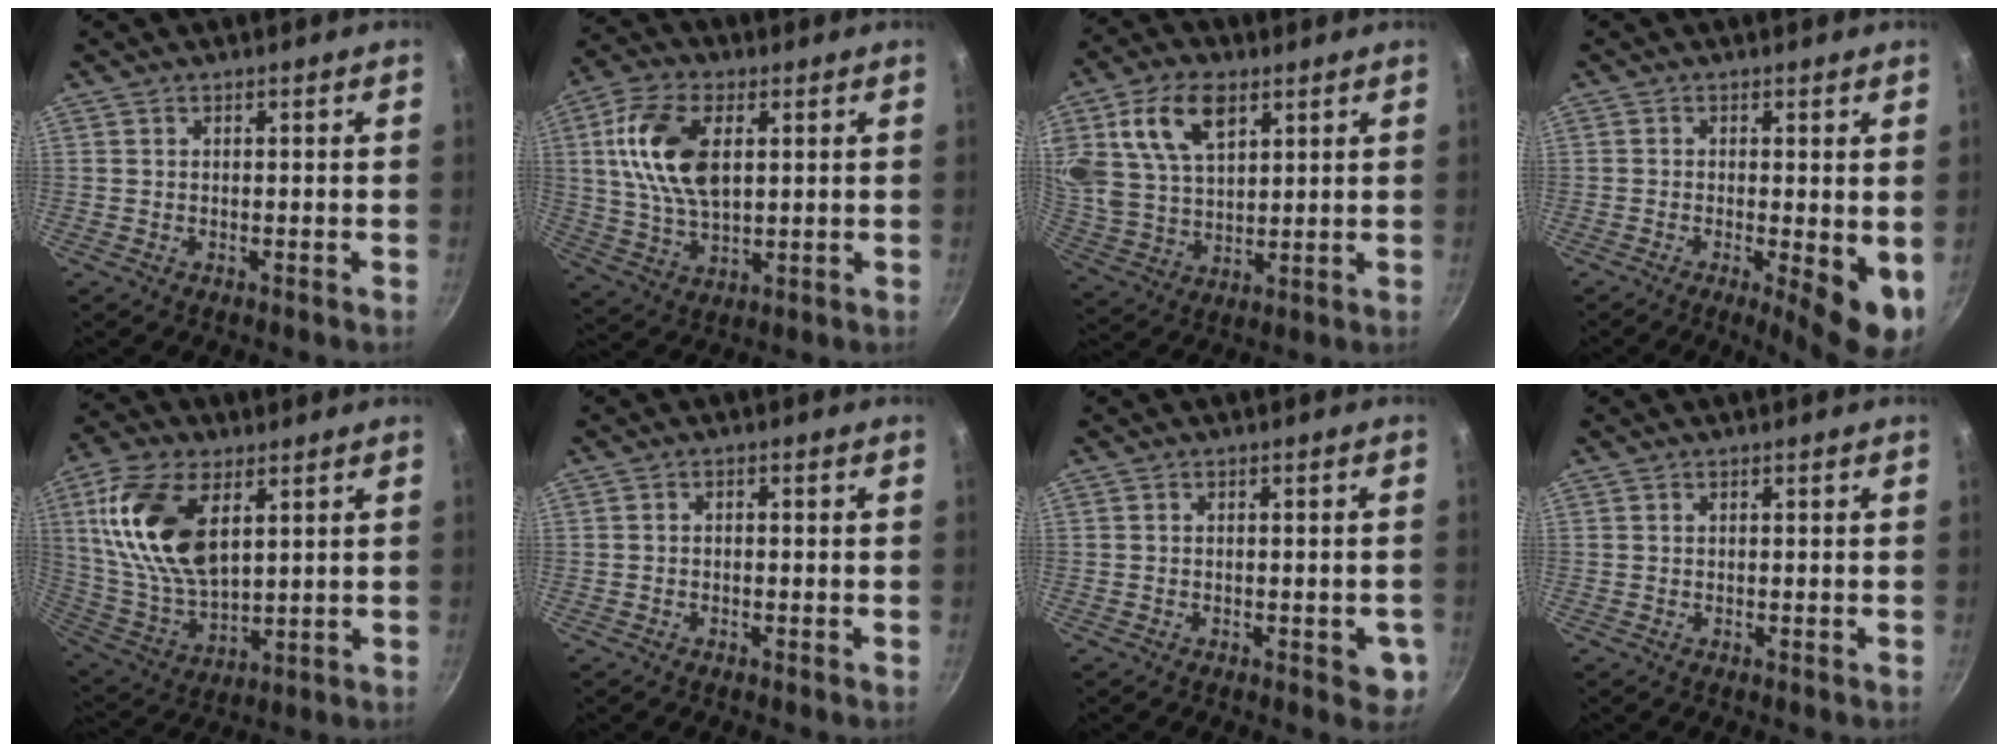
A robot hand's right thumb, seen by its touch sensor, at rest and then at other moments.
{"total": 14.6, "force": [3.4, 8.2, 11.6], "torque": [-0.212, -0.002, 0.061]}
{"total": 14.5, "force": [6.2, 8.6, 9.8], "torque": [-0.170, -0.015, 0.124]}
{"total": 8.3, "force": [-1.4, 2.4, 7.9], "torque": [-0.099, -0.008, -0.013]}
{"total": 18.7, "force": [6.1, 10.1, 14.5], "torque": [-0.271, -0.016, 0.128]}
{"total": 0.9, "force": [-0.6, 0.5, 0.5], "torque": [-0.014, 0.008, -0.010]}
{"total": 4.4, "force": [-1.4, 2.0, 3.6], "torque": [-0.027, 0.003, -0.018]}
{"total": 0.0}